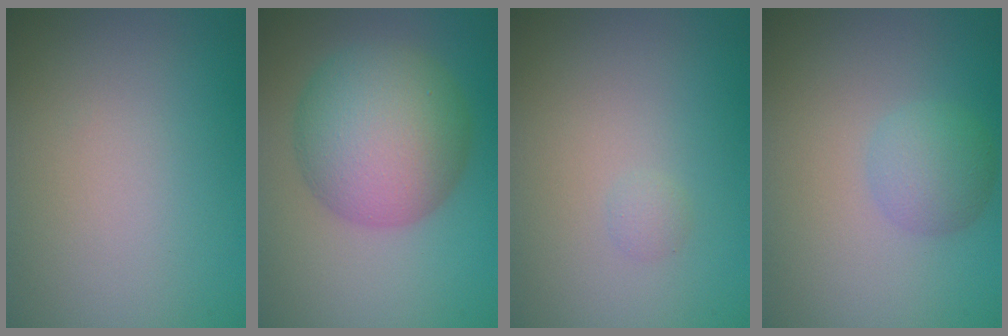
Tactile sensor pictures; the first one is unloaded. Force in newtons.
{"total": 9.4, "press": 9.4, "slide": 0.1}
{"total": 0.6, "press": 0.6, "slide": 0.1}
{"total": 2.7, "press": 2.7, "slide": 0.1}